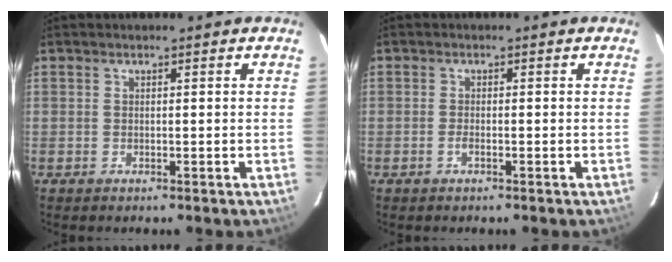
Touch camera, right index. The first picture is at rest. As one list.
[{"total": 1.0, "force": [-0.6, 0.2, 0.7], "torque": [-0.018, -0.001, -0.012]}]